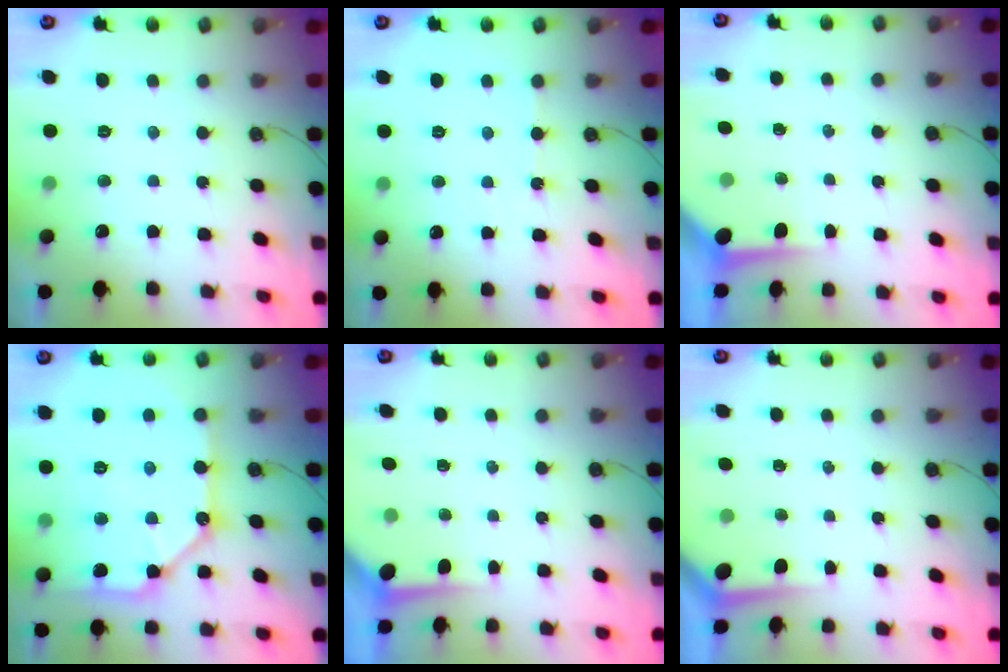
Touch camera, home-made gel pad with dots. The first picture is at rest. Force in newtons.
{"total": 2.9, "press": 2.8, "slide": 0.5}
{"total": 6.5, "press": 6.5, "slide": 0.2}
{"total": 17.3, "press": 17.2, "slide": 1.8}
{"total": 3.6, "press": 3.6, "slide": 0.4}
{"total": 3.6, "press": 3.5, "slide": 0.3}